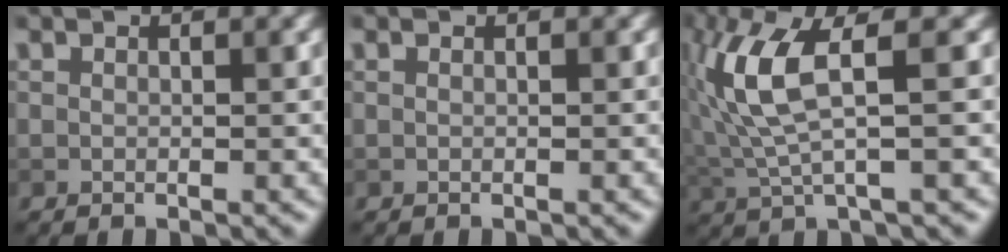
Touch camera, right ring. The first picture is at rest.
{"total": 0.0}
{"total": 6.5, "force": [1.3, 1.5, 6.1], "torque": [-0.144, 0.004, 0.030]}